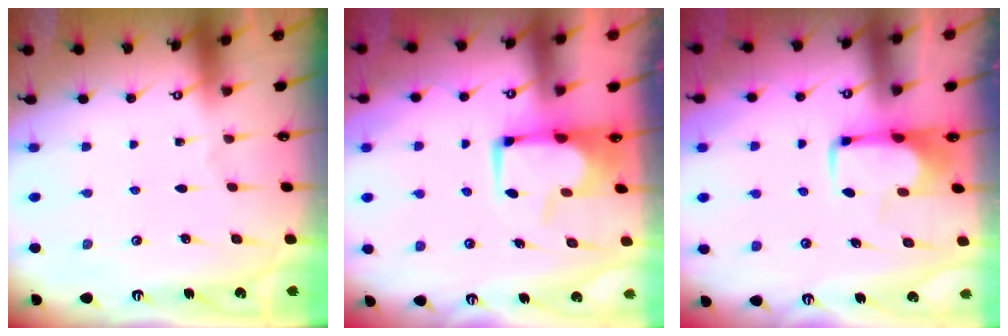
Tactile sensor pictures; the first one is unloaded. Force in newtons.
{"total": 4.2, "press": 4.2, "slide": 0.5}
{"total": 2.0, "press": 2.0, "slide": 0.4}